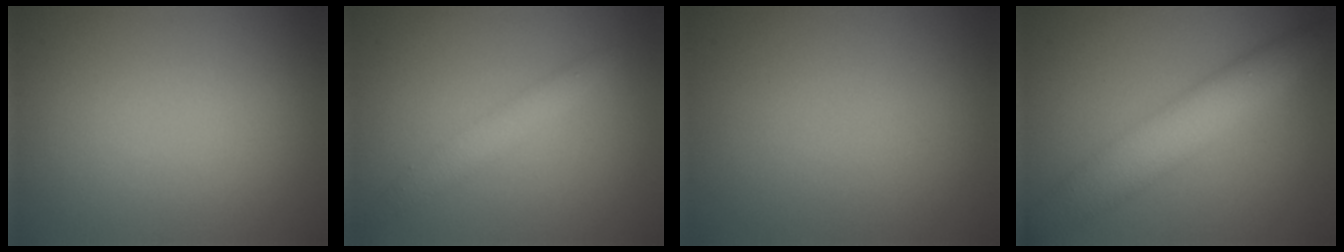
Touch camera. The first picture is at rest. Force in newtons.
{"total": 2.3, "press": 2.3, "slide": 0.0}
{"total": 0.0}
{"total": 5.7, "press": 5.7, "slide": 0.2}